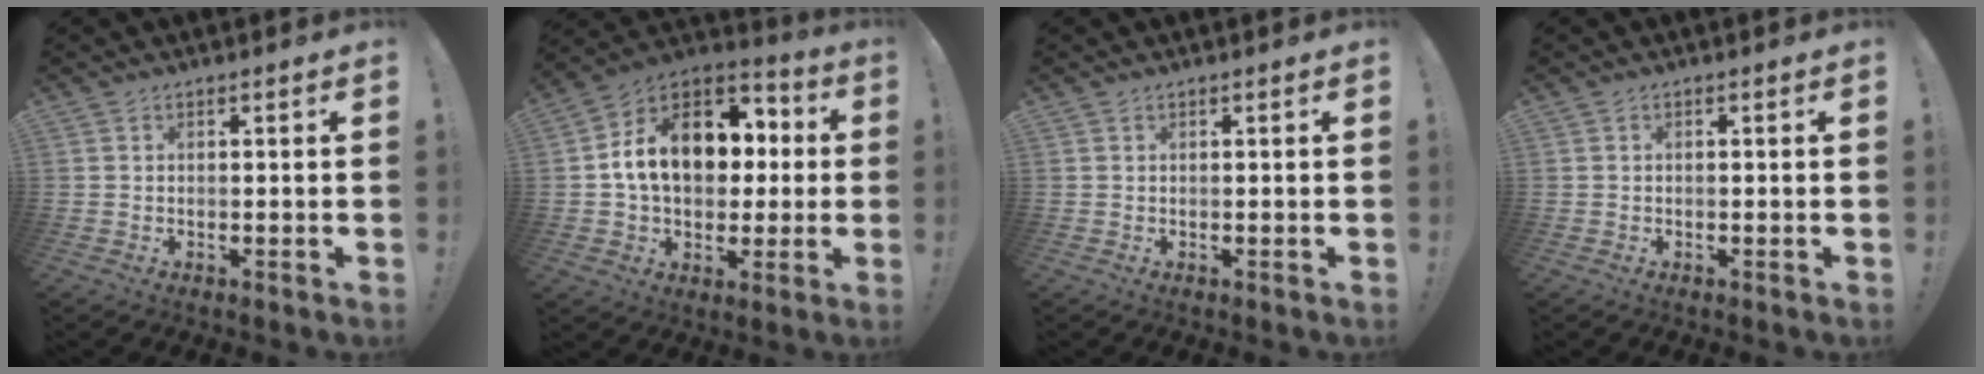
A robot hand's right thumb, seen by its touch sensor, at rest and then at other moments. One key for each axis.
{"total": 18.1, "fx": 2.8, "fy": 13.2, "fz": 12.0, "tx": -0.182, "ty": 0.005, "tz": 0.060}
{"total": 0.0}
{"total": 0.5, "fx": -0.4, "fy": 0.1, "fz": 0.3, "tx": -0.011, "ty": 0.002, "tz": -0.006}